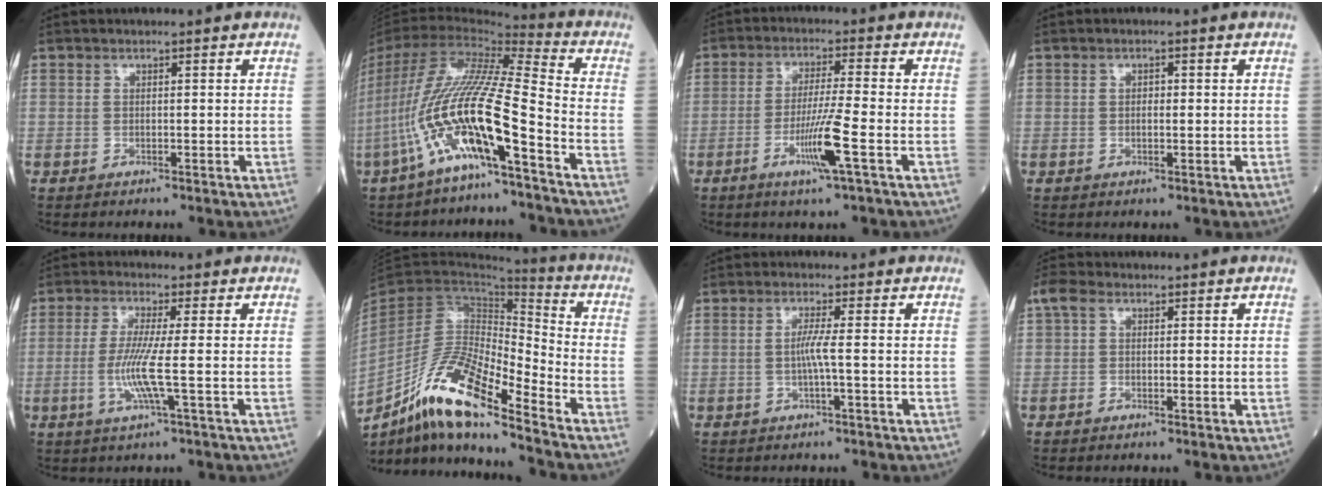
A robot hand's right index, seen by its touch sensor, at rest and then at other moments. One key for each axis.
{"total": 19.2, "fx": -8.8, "fy": 1.5, "fz": 17.0, "tx": -0.368, "ty": -0.013, "tz": -0.166}
{"total": 7.1, "fx": -2.8, "fy": -1.1, "fz": 6.4, "tx": -0.125, "ty": -0.013, "tz": -0.053}
{"total": 1.0, "fx": 0.2, "fy": 0.5, "fz": 0.9, "tx": -0.017, "ty": 0.003, "tz": 0.004}
{"total": 5.9, "fx": -1.1, "fy": -0.7, "fz": 5.7, "tx": -0.123, "ty": -0.012, "tz": -0.025}
{"total": 16.1, "fx": -11.5, "fy": 1.8, "fz": 11.1, "tx": -0.210, "ty": -0.006, "tz": -0.210}
{"total": 2.5, "fx": -0.4, "fy": -0.7, "fz": 2.3, "tx": -0.048, "ty": 0.000, "tz": -0.007}
{"total": 2.1, "fx": 0.6, "fy": 1.3, "fz": 1.7, "tx": -0.039, "ty": 0.010, "tz": 0.009}